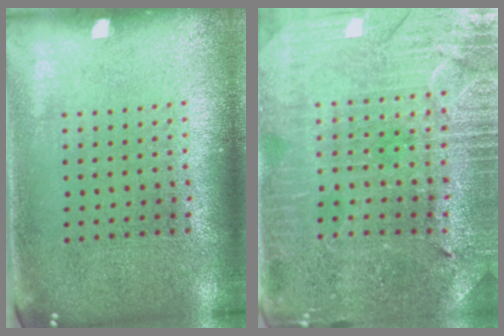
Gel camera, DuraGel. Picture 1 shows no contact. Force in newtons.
{"total": 1.8, "press": 1.8, "slide": 0.4}